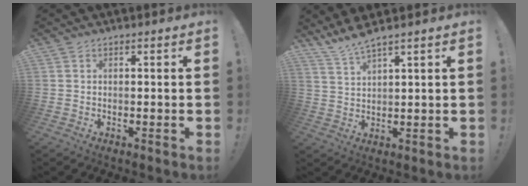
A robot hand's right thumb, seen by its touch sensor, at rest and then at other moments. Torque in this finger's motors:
{"motor_torque": [-0.01, 0.01, 0.39, 0.36, 0.00]}